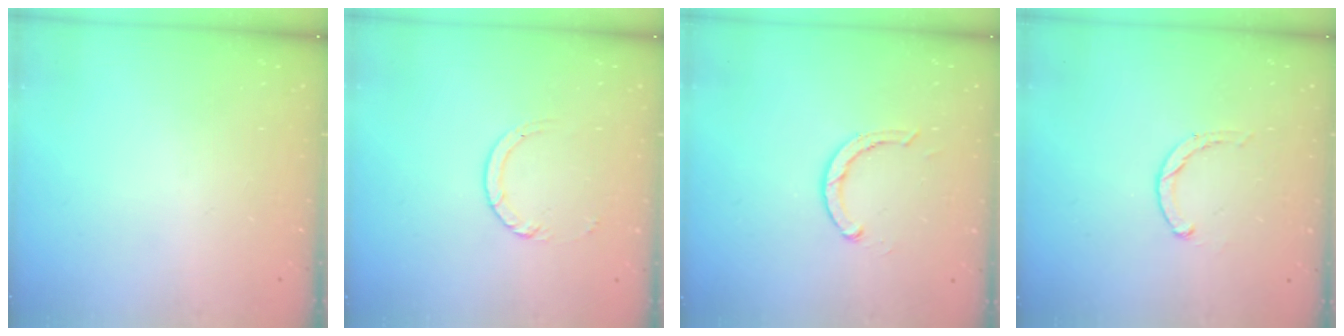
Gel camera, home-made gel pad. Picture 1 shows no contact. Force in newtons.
{"total": 3.0, "press": 2.9, "slide": 0.4}
{"total": 2.9, "press": 2.9, "slide": 0.4}
{"total": 0.6, "press": 0.6, "slide": 0.2}